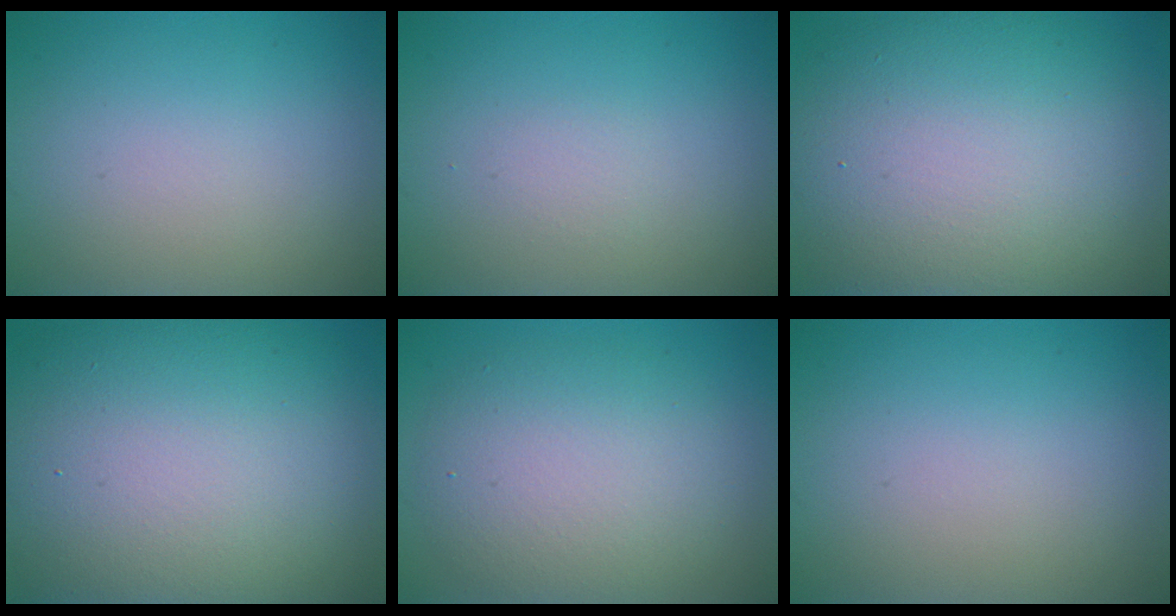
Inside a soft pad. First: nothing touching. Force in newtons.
{"total": 0.8, "press": 0.8, "slide": 0.1}
{"total": 14.2, "press": 14.1, "slide": 1.1}
{"total": 16.1, "press": 16.1, "slide": 1.2}
{"total": 6.4, "press": 6.4, "slide": 0.5}
{"total": 0.0}